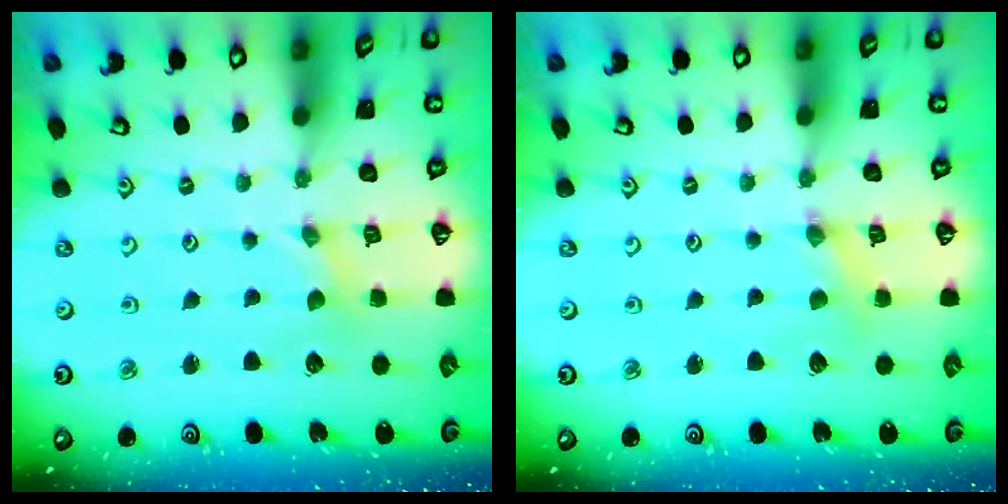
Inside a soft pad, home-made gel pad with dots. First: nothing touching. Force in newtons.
{"total": 1.5, "press": 1.5, "slide": 0.1}